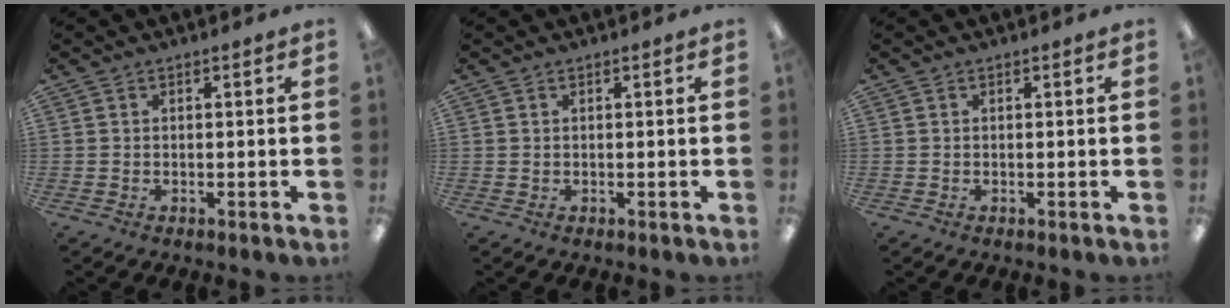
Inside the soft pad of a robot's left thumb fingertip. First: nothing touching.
{"total": 0.0}
{"total": 0.0}